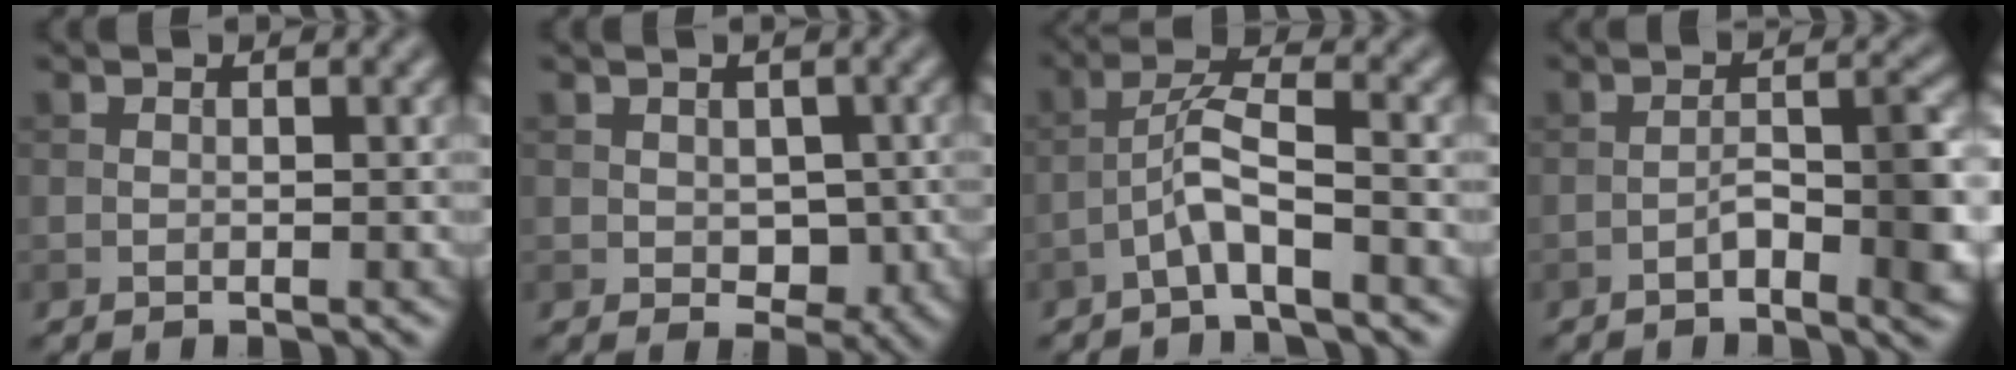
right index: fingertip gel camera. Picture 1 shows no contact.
{"total": 3.4, "force": [-0.1, 2.5, 2.3], "torque": [-0.027, -0.012, 0.003]}
{"total": 3.5, "force": [-2.0, 0.5, 2.9], "torque": [-0.062, 0.015, -0.043]}
{"total": 4.2, "force": [-1.9, 1.3, 3.6], "torque": [-0.051, 0.009, -0.030]}